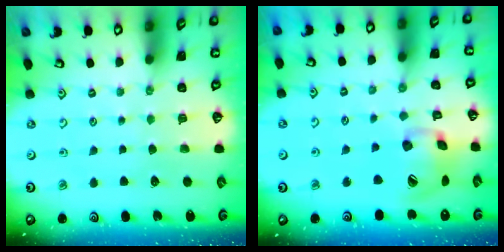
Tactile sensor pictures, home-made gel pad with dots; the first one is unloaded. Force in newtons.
{"total": 16.3, "press": 16.1, "slide": 2.5}